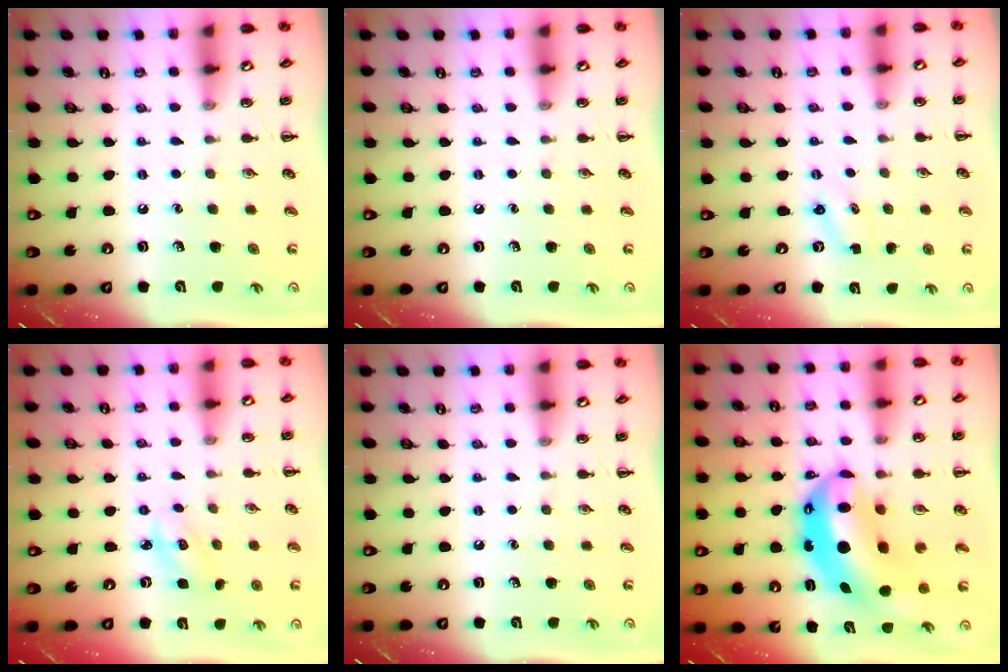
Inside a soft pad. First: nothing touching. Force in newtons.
{"total": 0.0}
{"total": 1.3, "press": 1.2, "slide": 0.4}
{"total": 2.6, "press": 2.5, "slide": 0.6}
{"total": 0.0}
{"total": 12.3, "press": 11.9, "slide": 3.0}